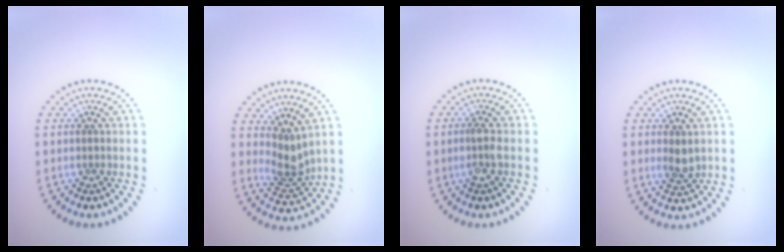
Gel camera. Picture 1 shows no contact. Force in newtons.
{"total": 2.7, "press": 2.1, "slide": 1.7}
{"total": 1.7, "press": 1.6, "slide": 0.5}
{"total": 1.9, "press": 1.8, "slide": 0.6}